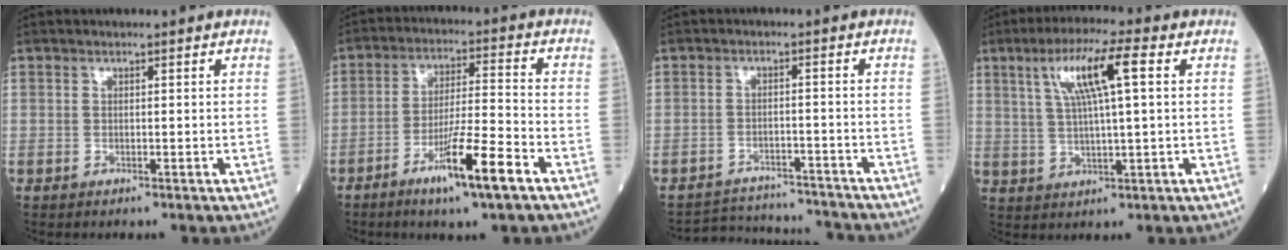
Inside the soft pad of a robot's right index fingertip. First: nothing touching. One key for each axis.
{"total": 10.4, "fx": -5.8, "fy": -0.1, "fz": 8.6, "tx": -0.152, "ty": -0.013, "tz": -0.101}
{"total": 10.3, "fx": -10.2, "fy": 1.1, "fz": 0.5, "tx": -0.005, "ty": 0.015, "tz": -0.144}
{"total": 9.3, "fx": 3.2, "fy": 0.6, "fz": 8.8, "tx": -0.165, "ty": 0.017, "tz": 0.058}